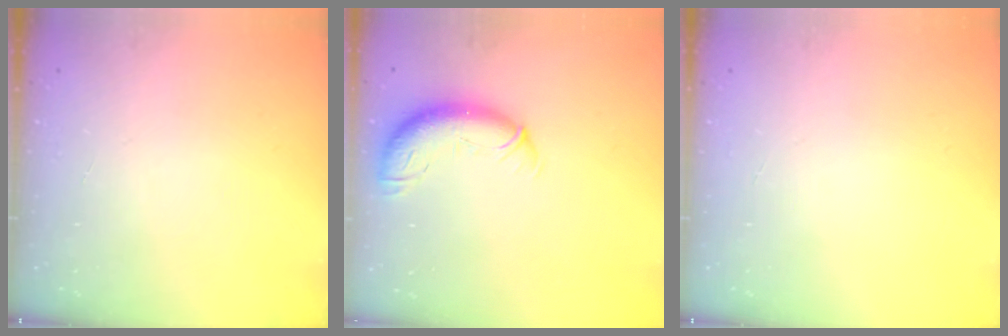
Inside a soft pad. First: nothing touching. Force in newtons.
{"total": 11.5, "press": 11.2, "slide": 2.8}
{"total": 0.0}